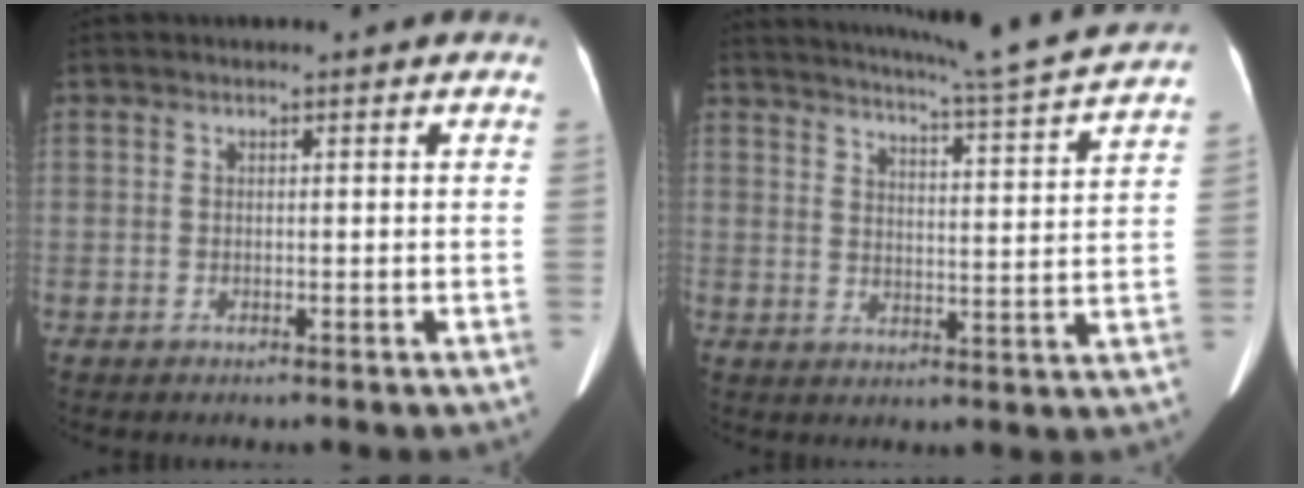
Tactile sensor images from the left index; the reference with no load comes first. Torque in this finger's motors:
{"motor_torque": [-0.08, -1.52, 0.13, 0.06]}